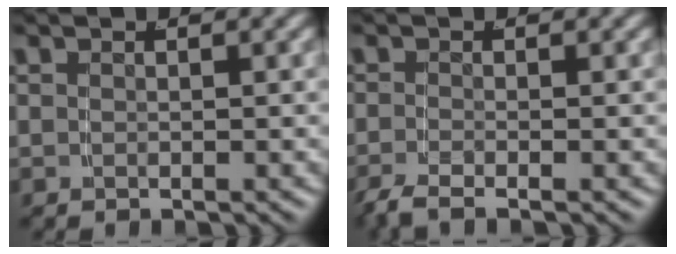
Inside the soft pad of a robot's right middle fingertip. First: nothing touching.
{"total": 2.3, "force": [-1.9, 0.4, 1.2], "torque": [-0.030, -0.010, -0.029]}